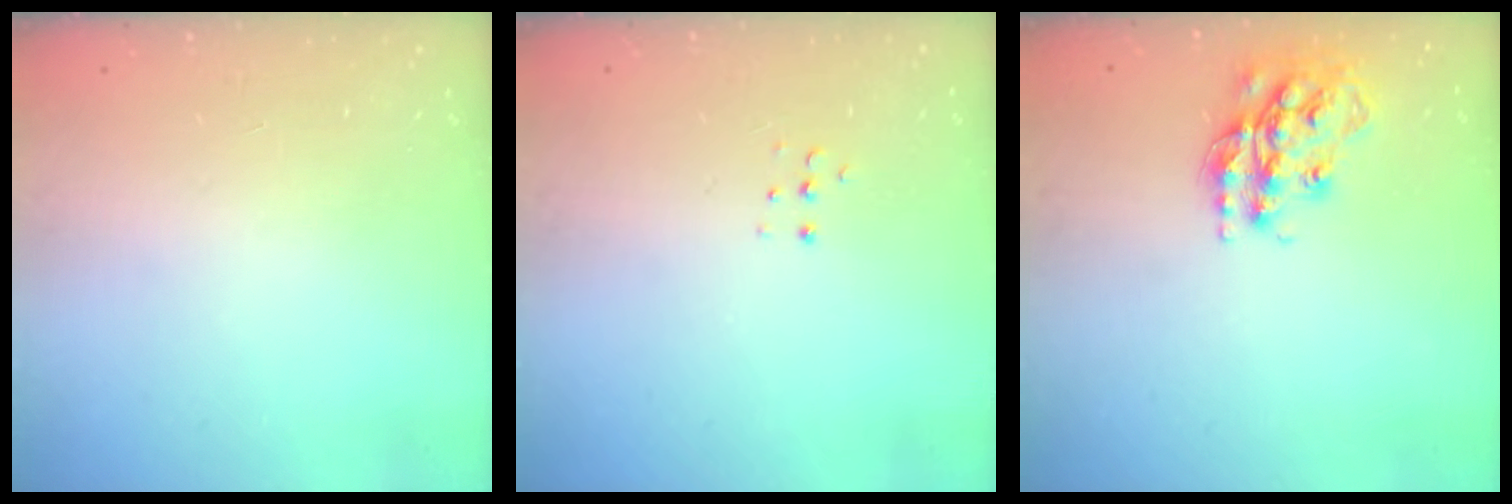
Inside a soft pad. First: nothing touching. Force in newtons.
{"total": 3.8, "press": 3.7, "slide": 0.7}
{"total": 15.2, "press": 15.2, "slide": 0.8}